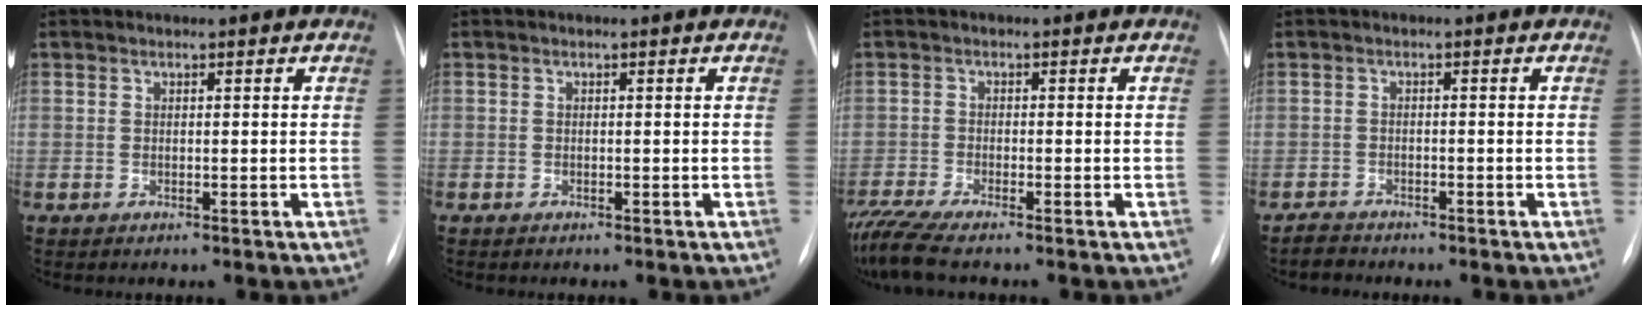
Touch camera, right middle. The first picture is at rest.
{"total": 0.0}
{"total": 6.3, "force": [-5.5, -0.3, 3.1], "torque": [-0.068, -0.018, -0.103]}
{"total": 1.7, "force": [-1.7, 0.4, -0.2], "torque": [0.000, -0.005, -0.031]}